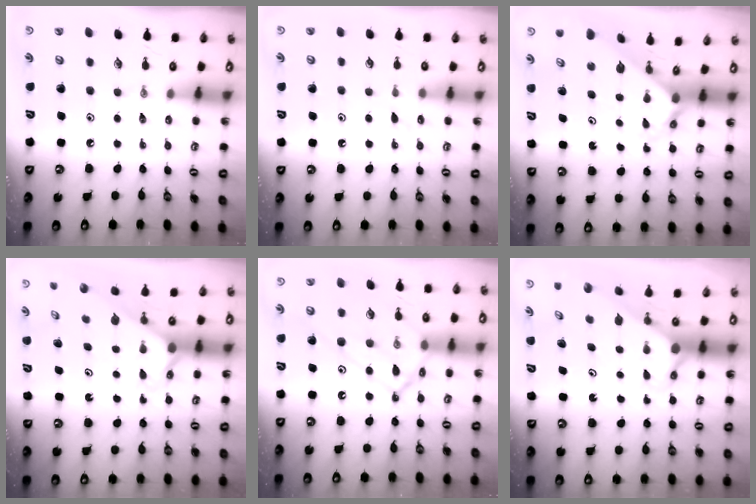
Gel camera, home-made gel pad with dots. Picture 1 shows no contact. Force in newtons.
{"total": 5.4, "press": 5.4, "slide": 0.7}
{"total": 2.5, "press": 2.5, "slide": 0.2}
{"total": 2.2, "press": 2.2, "slide": 0.2}
{"total": 15.9, "press": 15.8, "slide": 1.6}
{"total": 2.8, "press": 2.8, "slide": 0.0}